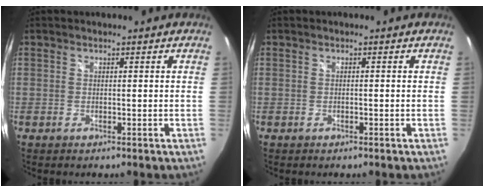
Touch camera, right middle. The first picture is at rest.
{"total": 0.5, "force": [-0.3, 0.2, 0.4], "torque": [-0.006, 0.002, -0.006]}